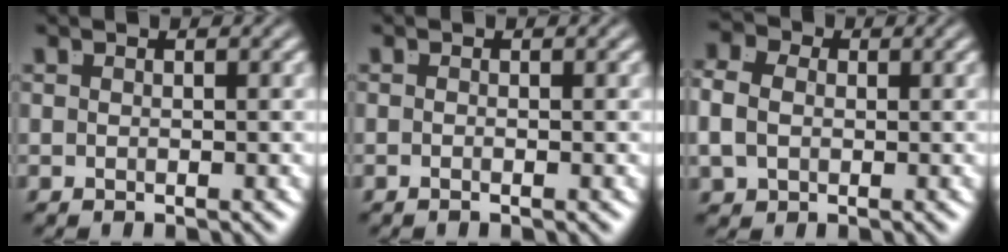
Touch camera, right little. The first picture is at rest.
{"total": 0.7, "force": [-0.5, -0.4, 0.3], "torque": [0.000, 0.001, -0.008]}
{"total": 3.4, "force": [0.2, 2.9, 1.8], "torque": [-0.045, -0.006, 0.004]}